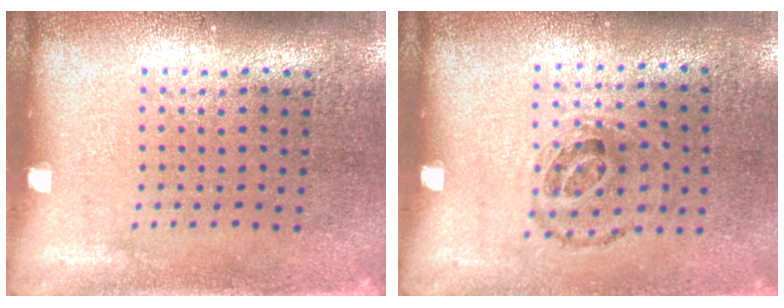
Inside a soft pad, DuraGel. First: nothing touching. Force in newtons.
{"total": 0.9, "press": 0.7, "slide": 0.6}